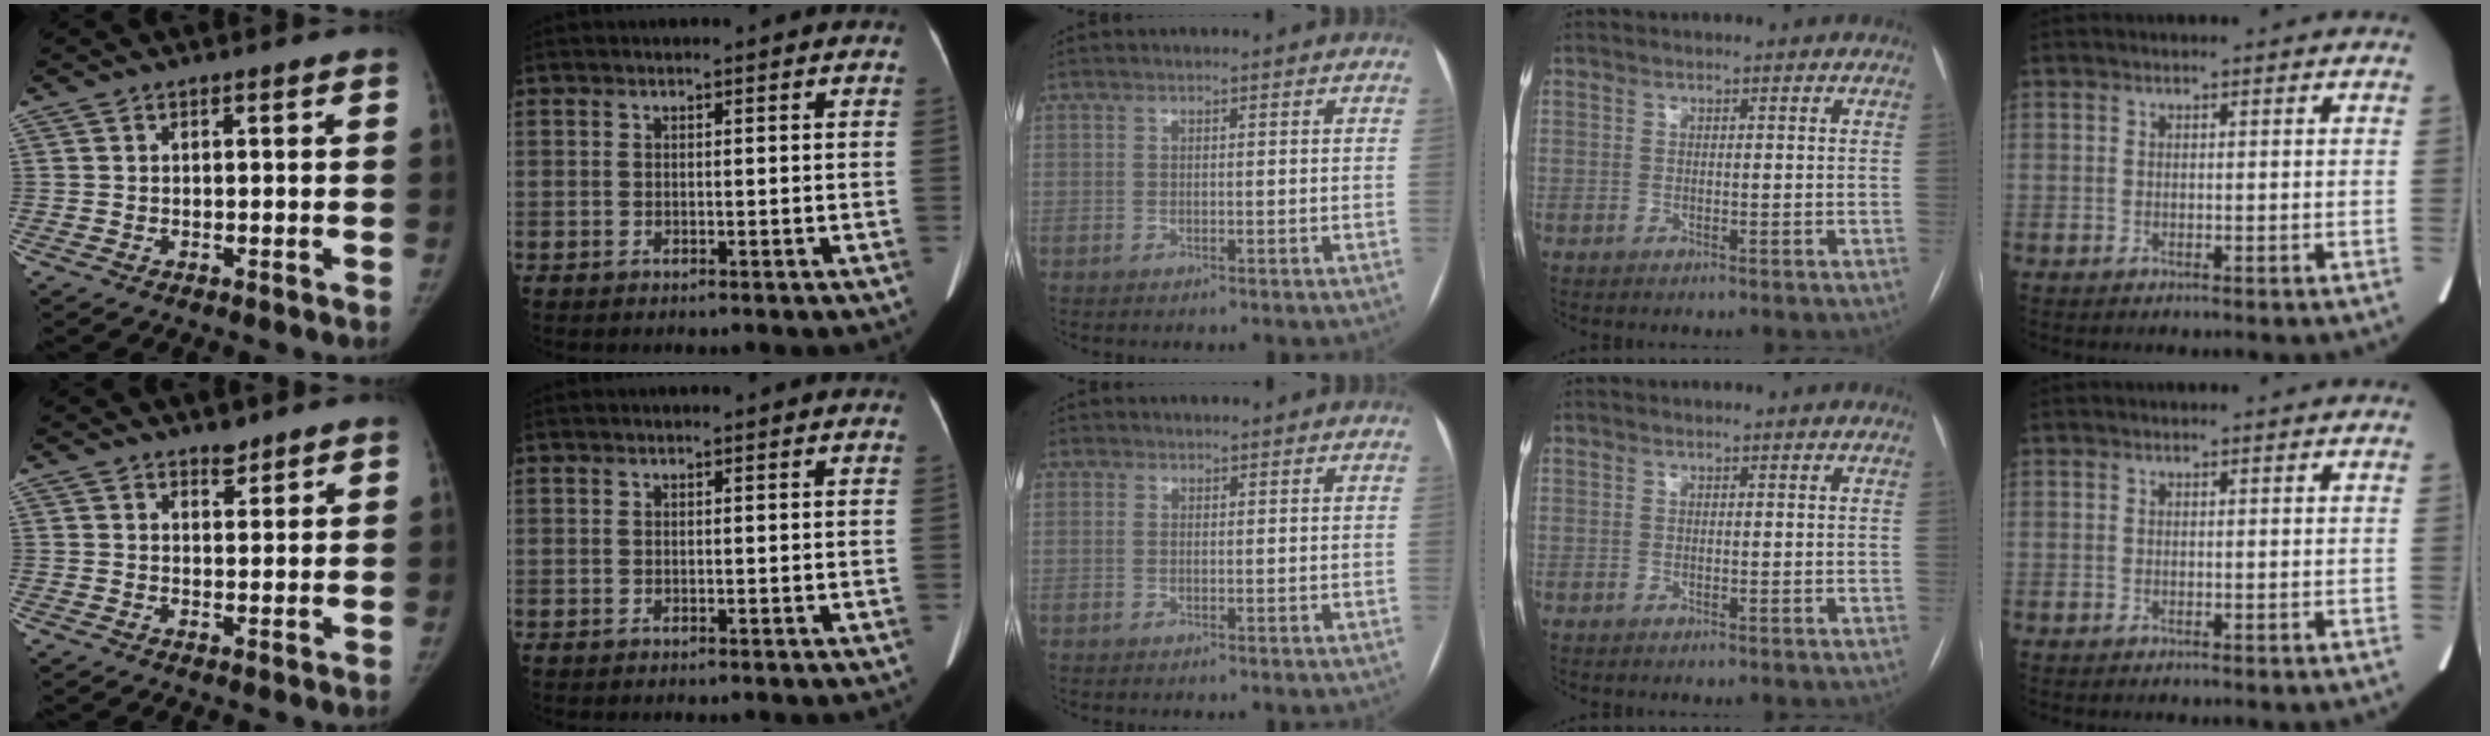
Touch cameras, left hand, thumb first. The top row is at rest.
{"thumb": {"total": 2.3, "force": [1.9, 1.1, 0.7], "torque": [0.005, -0.014, 0.027]}, "middle": {"total": 1.4, "force": [0.4, 1.1, 0.8], "torque": [-0.028, 0.009, 0.009]}}